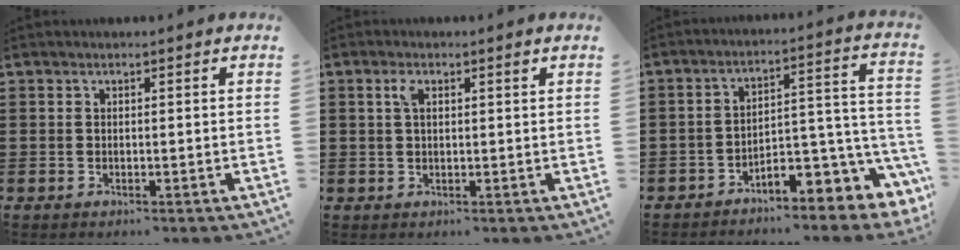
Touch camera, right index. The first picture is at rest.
{"total": 2.6, "force": [1.0, 0.8, 2.3], "torque": [-0.040, 0.003, 0.014]}
{"total": 5.5, "force": [-3.9, 2.5, 2.9], "torque": [-0.045, -0.013, -0.077]}